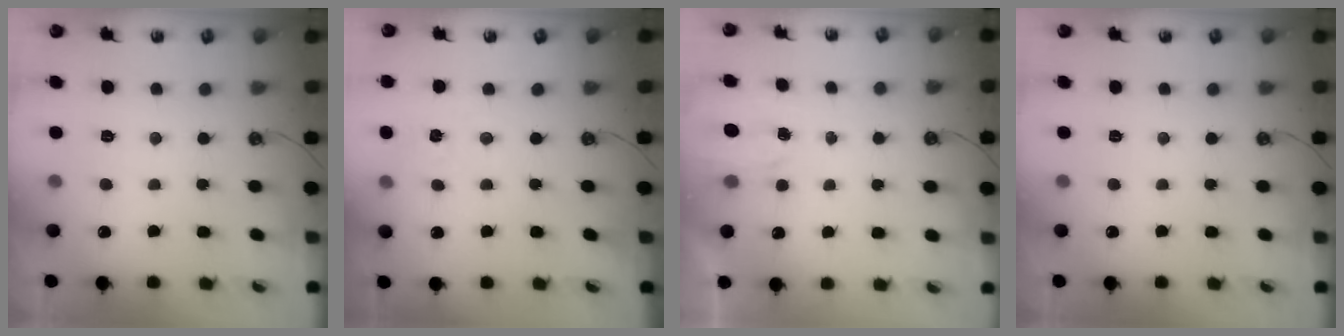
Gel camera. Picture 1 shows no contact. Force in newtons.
{"total": 1.4, "press": 1.4, "slide": 0.2}
{"total": 1.7, "press": 1.6, "slide": 0.2}
{"total": 0.0}